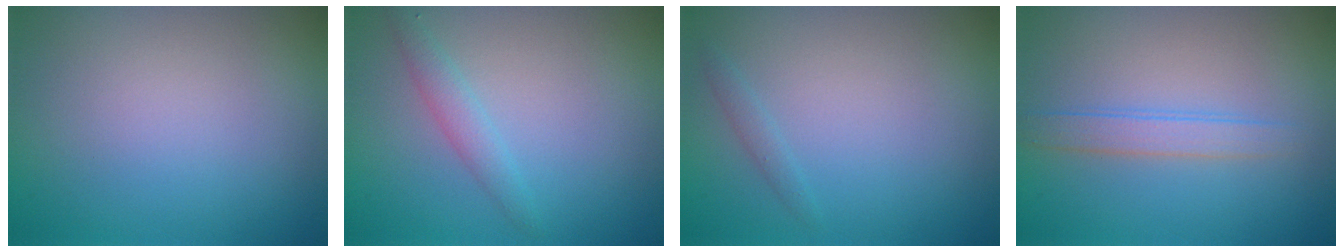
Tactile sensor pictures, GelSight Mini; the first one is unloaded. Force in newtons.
{"total": 1.6, "press": 1.6, "slide": 0.1}
{"total": 0.8, "press": 0.8, "slide": 0.1}
{"total": 1.9, "press": 1.9, "slide": 0.0}